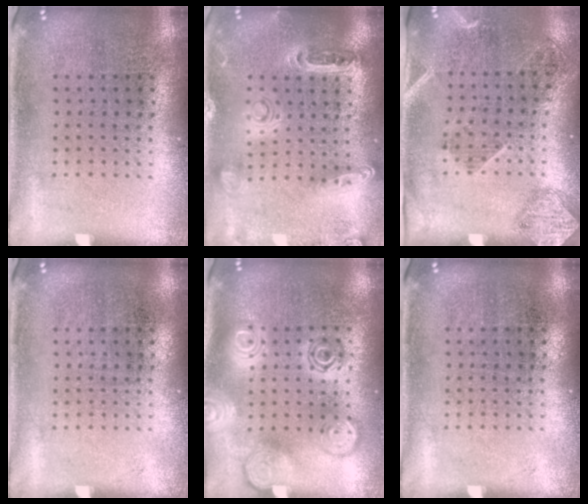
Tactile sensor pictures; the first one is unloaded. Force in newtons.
{"total": 1.3, "press": 1.3, "slide": 0.3}
{"total": 1.7, "press": 1.3, "slide": 1.1}
{"total": 0.0}
{"total": 2.9, "press": 2.8, "slide": 0.4}
{"total": 0.0}